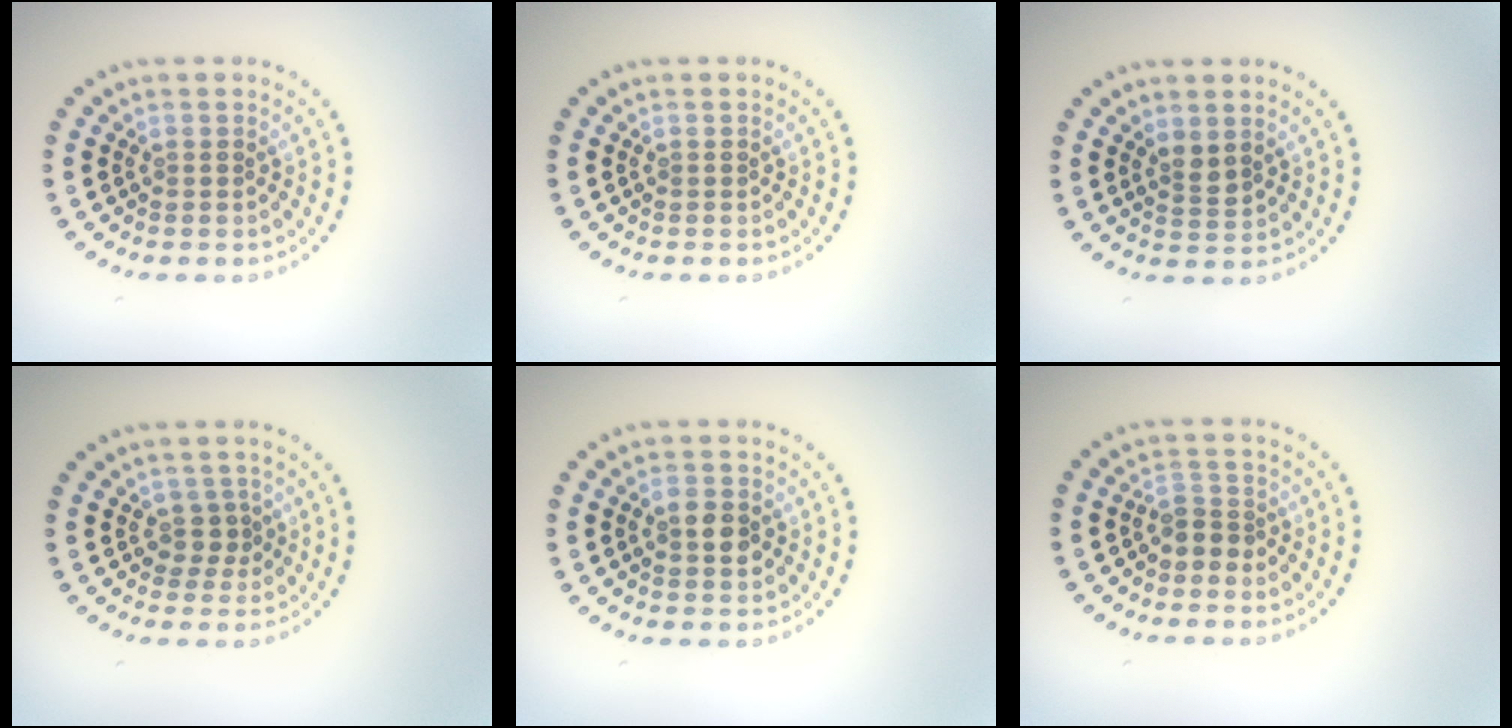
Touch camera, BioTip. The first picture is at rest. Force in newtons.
{"total": 0.0}
{"total": 1.5, "press": 1.4, "slide": 0.7}
{"total": 1.6, "press": 1.1, "slide": 1.1}
{"total": 2.5, "press": 2.5, "slide": 0.1}
{"total": 1.9, "press": 1.6, "slide": 1.0}